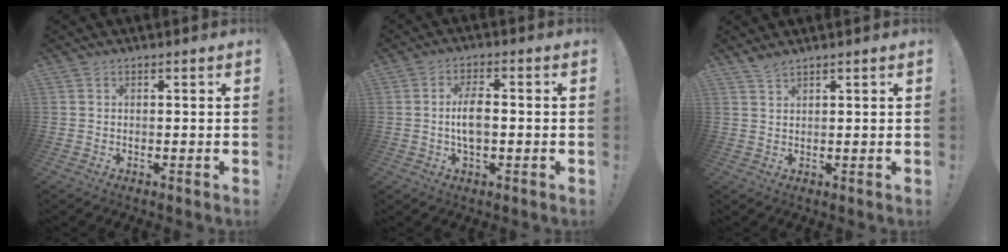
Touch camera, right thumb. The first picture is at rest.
{"total": 6.7, "force": [-0.8, 3.2, 5.9], "torque": [-0.123, 0.005, -0.018]}
{"total": 2.4, "force": [2.1, 0.4, 1.1], "torque": [-0.019, -0.010, 0.038]}